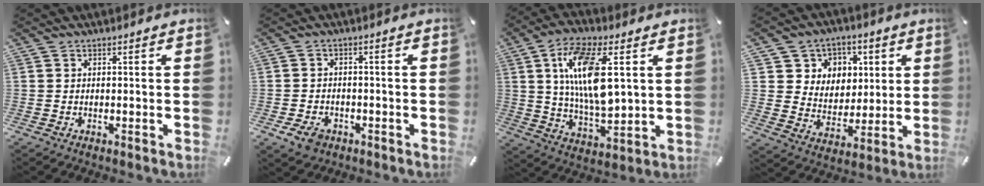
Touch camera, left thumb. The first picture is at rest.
{"total": 4.4, "force": [-2.5, 3.0, 2.0], "torque": [-0.049, 0.009, -0.051]}
{"total": 15.8, "force": [4.4, 6.6, 13.6], "torque": [-0.268, -0.011, 0.070]}
{"total": 9.2, "force": [2.8, 8.8, 0.3], "torque": [-0.017, -0.025, 0.058]}